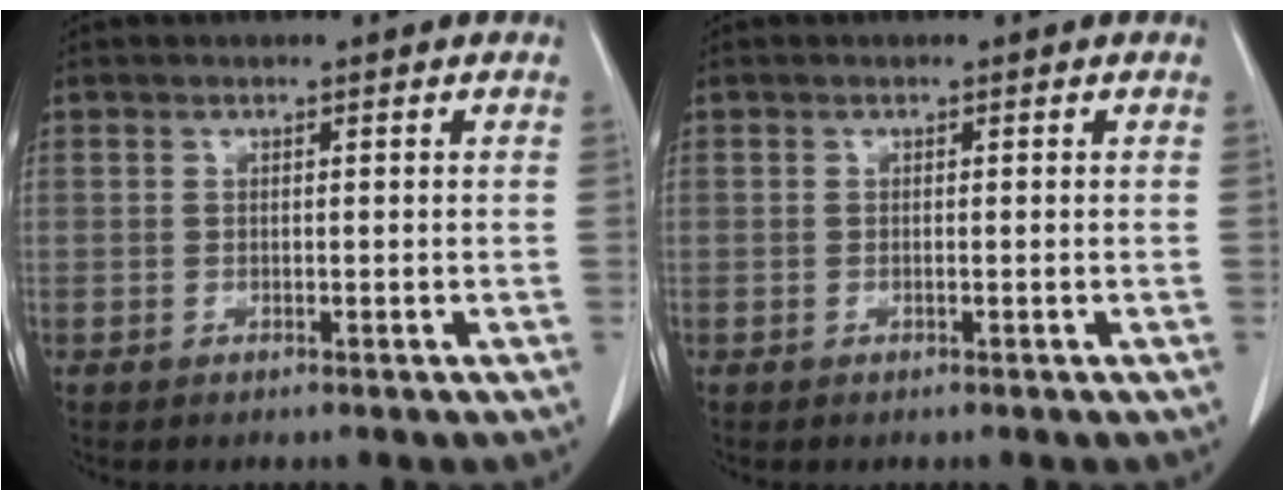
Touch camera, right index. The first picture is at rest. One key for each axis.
{"total": 0.0}